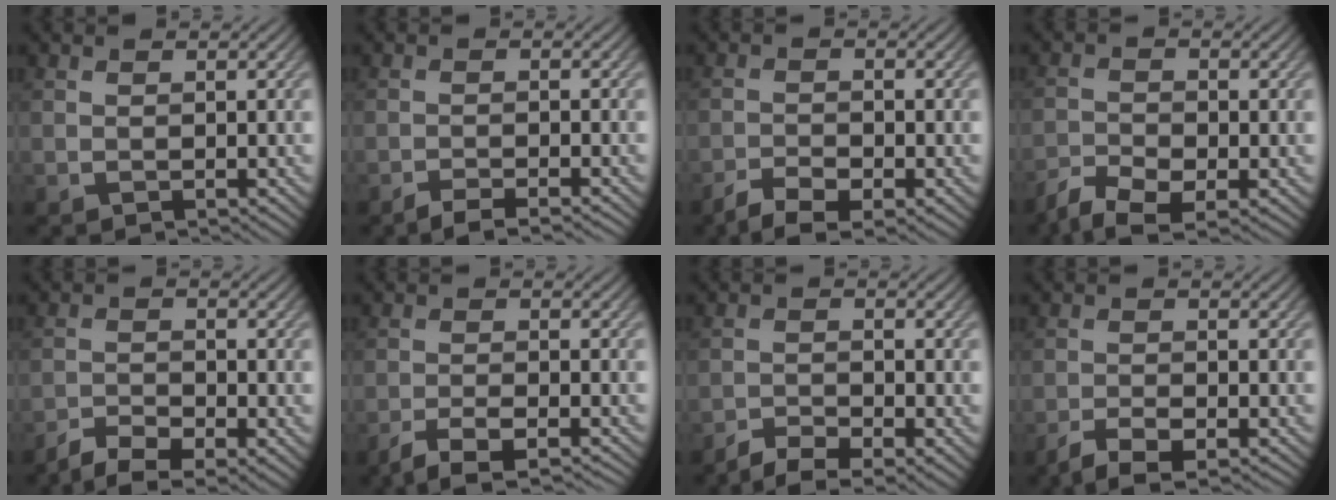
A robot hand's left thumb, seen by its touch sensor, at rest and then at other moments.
{"total": 2.4, "force": [-1.9, 0.3, 1.4], "torque": [-0.020, 0.004, -0.043]}
{"total": 4.5, "force": [-3.2, 1.4, 2.8], "torque": [-0.050, -0.006, -0.057]}
{"total": 5.3, "force": [-3.9, 1.9, 3.0], "torque": [-0.058, -0.010, -0.075]}
{"total": 5.1, "force": [-3.8, 1.6, 3.0], "torque": [-0.056, -0.006, -0.068]}
{"total": 4.3, "force": [-3.1, 0.9, 2.8], "torque": [-0.051, -0.002, -0.061]}
{"total": 4.4, "force": [-3.4, 1.1, 2.5], "torque": [-0.049, -0.005, -0.062]}
{"total": 4.0, "force": [-2.9, 1.0, 2.6], "torque": [-0.052, -0.006, -0.054]}